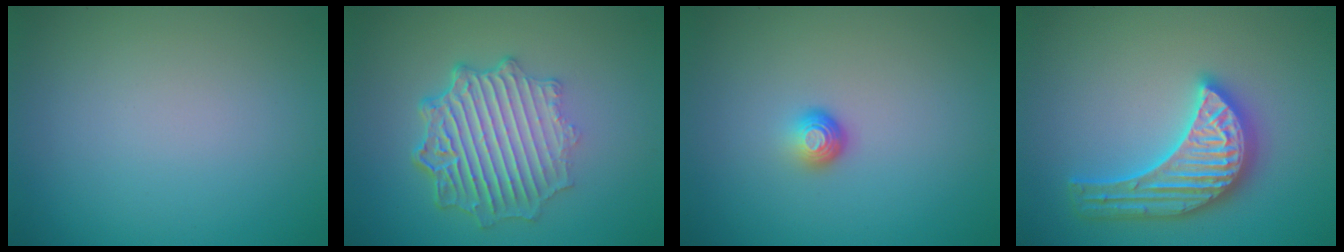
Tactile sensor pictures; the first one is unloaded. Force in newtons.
{"total": 7.4, "press": 5.3, "slide": 5.2}
{"total": 1.6, "press": 1.0, "slide": 1.2}
{"total": 5.6, "press": 5.6, "slide": 0.6}